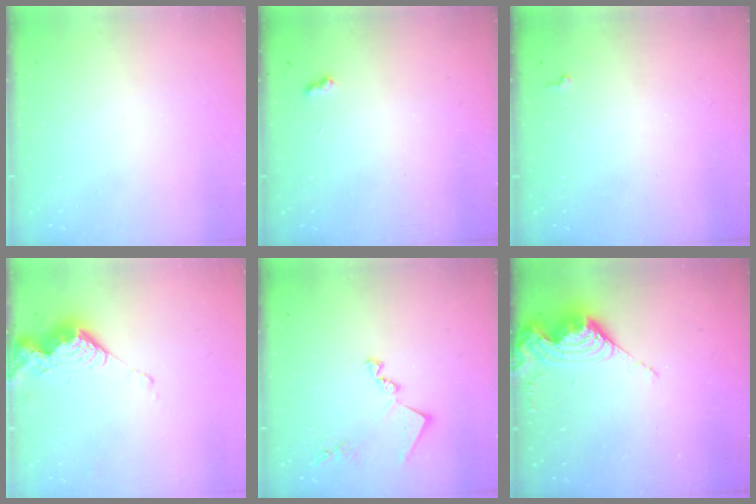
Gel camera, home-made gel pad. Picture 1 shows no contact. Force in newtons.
{"total": 3.9, "press": 3.9, "slide": 0.5}
{"total": 0.8, "press": 0.8, "slide": 0.3}
{"total": 9.5, "press": 9.5, "slide": 0.3}
{"total": 12.1, "press": 12.0, "slide": 0.4}
{"total": 8.5, "press": 8.4, "slide": 0.9}